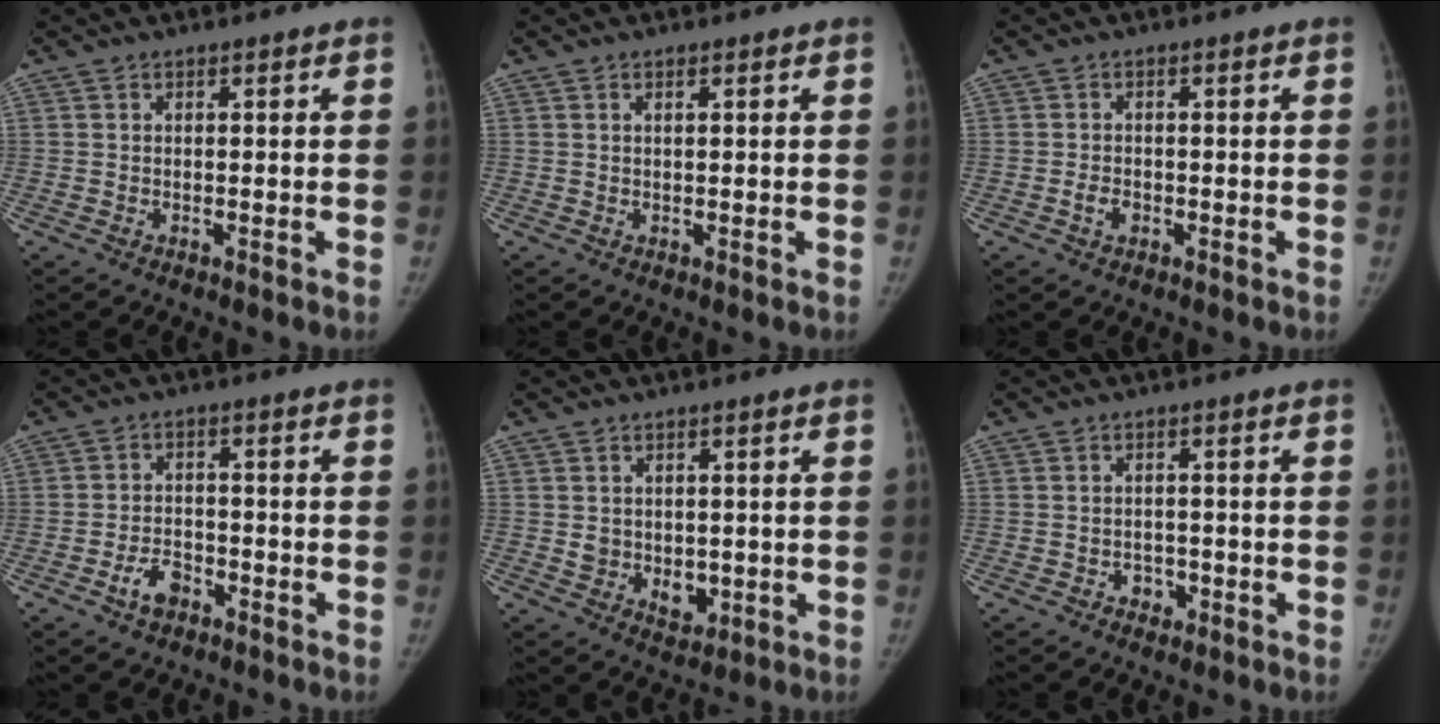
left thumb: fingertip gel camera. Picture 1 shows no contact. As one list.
[{"total": 0.9, "force": [0.4, 0.2, 0.7], "torque": [-0.013, 0.003, 0.007]}, {"total": 2.2, "force": [-0.8, 1.6, 1.3], "torque": [-0.020, 0.007, -0.013]}, {"total": 4.7, "force": [-2.6, 3.0, 2.5], "torque": [-0.036, 0.022, -0.044]}, {"total": 5.4, "force": [0.0, 4.4, 3.2], "torque": [-0.026, -0.010, 0.016]}, {"total": 2.5, "force": [-1.0, 2.0, 0.9], "torque": [-0.001, 0.008, -0.011]}]